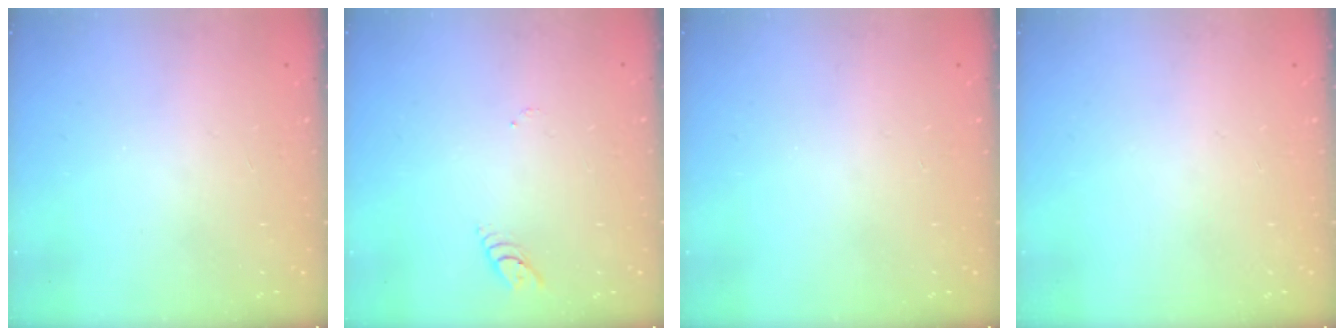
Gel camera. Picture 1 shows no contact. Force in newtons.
{"total": 3.1, "press": 3.1, "slide": 0.3}
{"total": 0.0}
{"total": 0.0}